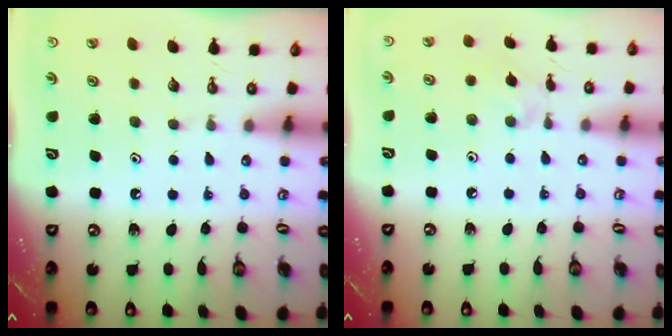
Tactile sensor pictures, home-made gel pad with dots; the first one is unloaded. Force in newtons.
{"total": 2.4, "press": 2.3, "slide": 0.5}